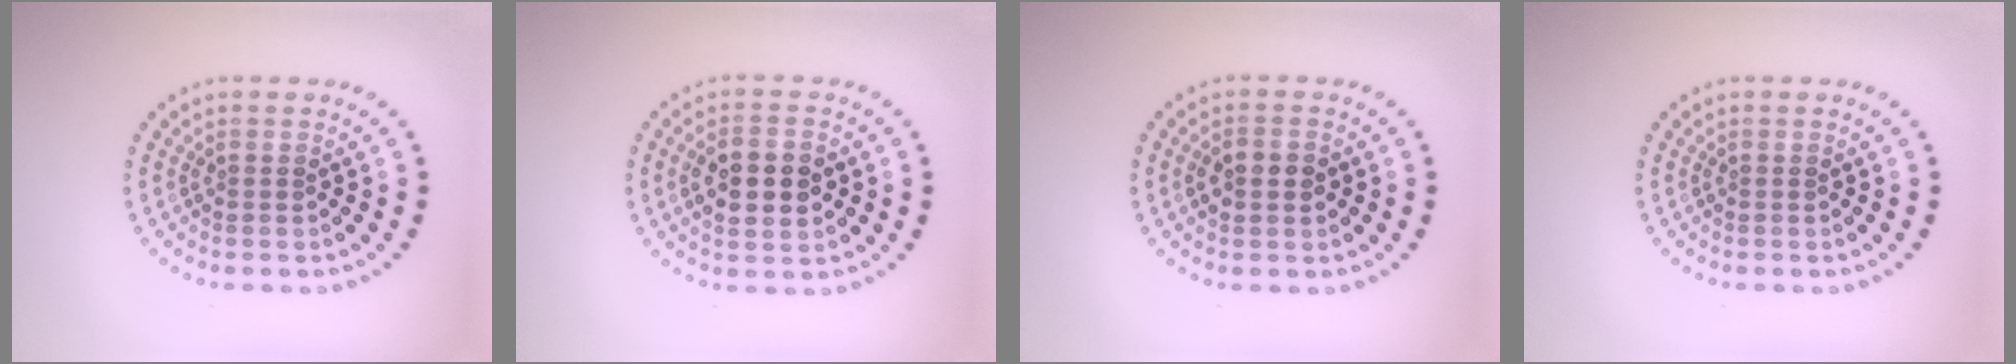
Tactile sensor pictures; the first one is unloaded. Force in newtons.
{"total": 4.8, "press": 4.8, "slide": 0.2}
{"total": 2.8, "press": 2.8, "slide": 0.3}
{"total": 0.0}